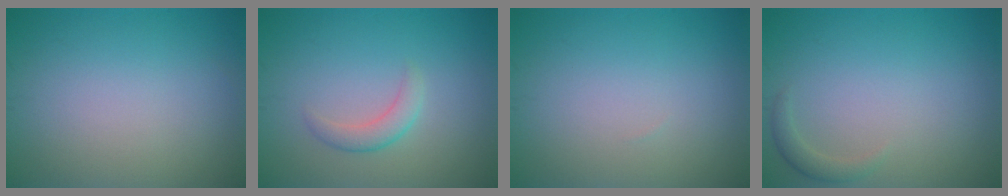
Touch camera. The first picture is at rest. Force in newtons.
{"total": 1.9, "press": 1.9, "slide": 0.1}
{"total": 0.0}
{"total": 1.2, "press": 1.2, "slide": 0.2}